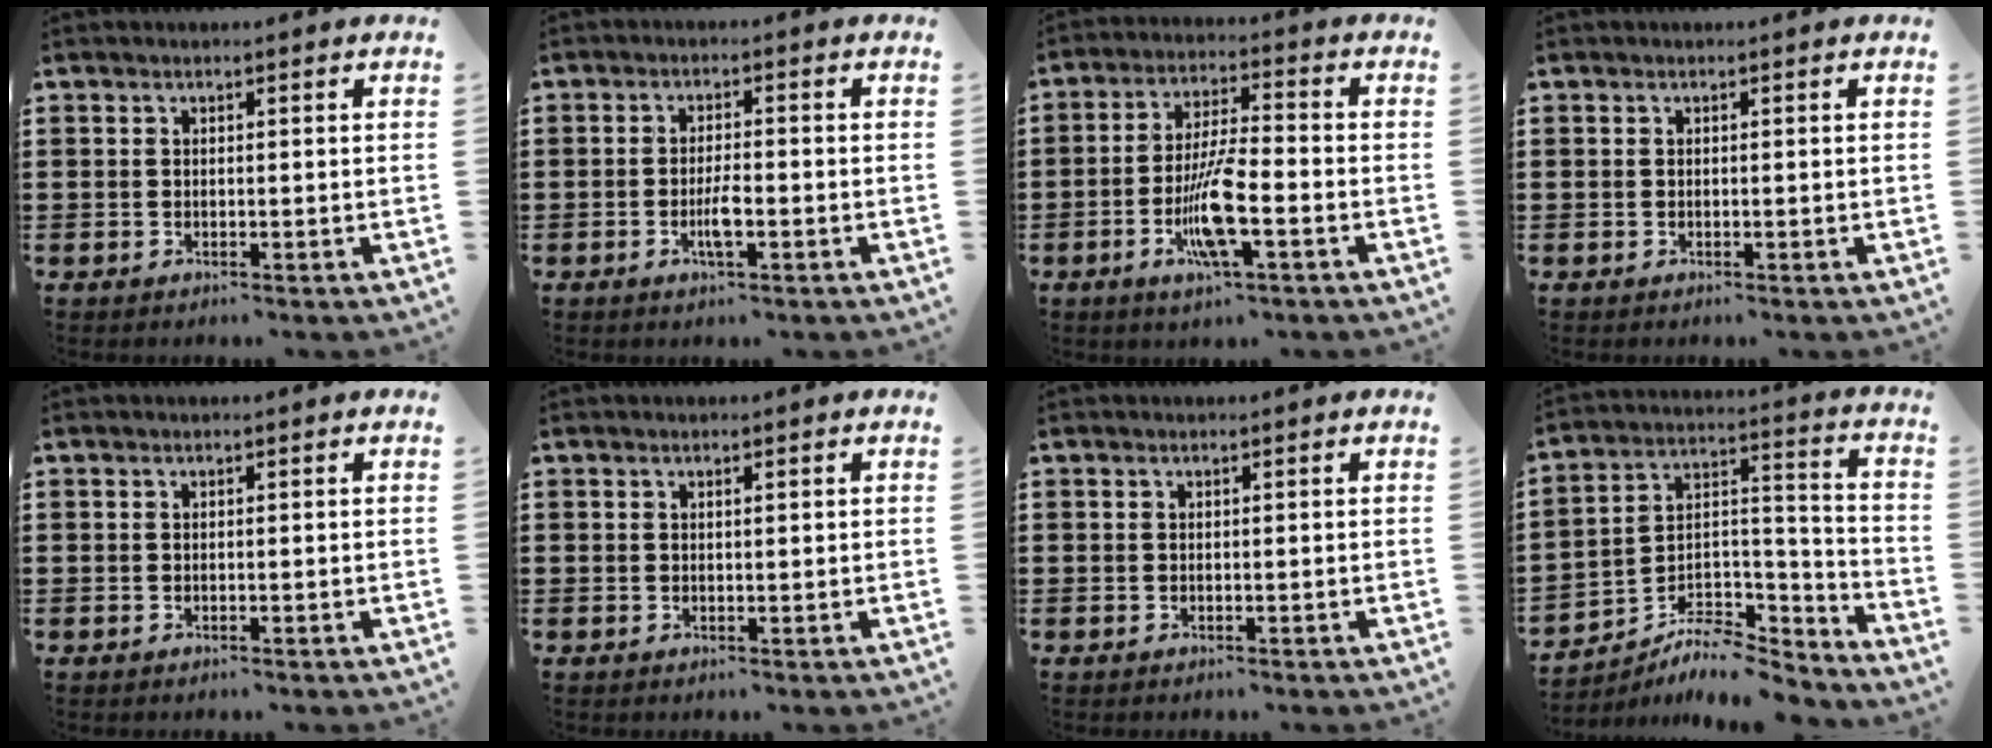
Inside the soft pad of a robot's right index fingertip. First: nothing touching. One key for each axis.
{"total": 3.3, "fx": -1.2, "fy": 0.7, "fz": 3.0, "tx": -0.068, "ty": -0.005, "tz": -0.026}
{"total": 8.8, "fx": -3.1, "fy": 1.7, "fz": 8.1, "tx": -0.171, "ty": -0.014, "tz": -0.061}
{"total": 0.0}
{"total": 0.0}
{"total": 0.6, "fx": 0.2, "fy": 0.1, "fz": 0.6, "tx": -0.012, "ty": 0.000, "tz": 0.005}
{"total": 0.0}
{"total": 7.8, "fx": -6.8, "fy": 2.9, "fz": 2.3, "tx": -0.036, "ty": 0.019, "tz": -0.131}